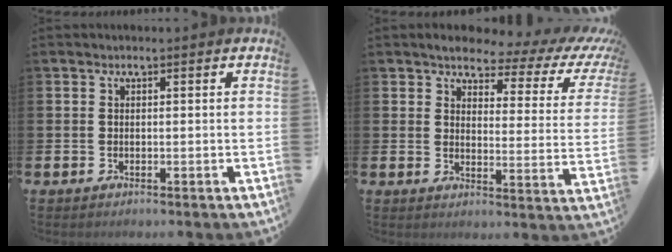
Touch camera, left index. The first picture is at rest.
{"total": 3.6, "force": [2.8, 1.5, 1.5], "torque": [-0.035, -0.031, 0.035]}